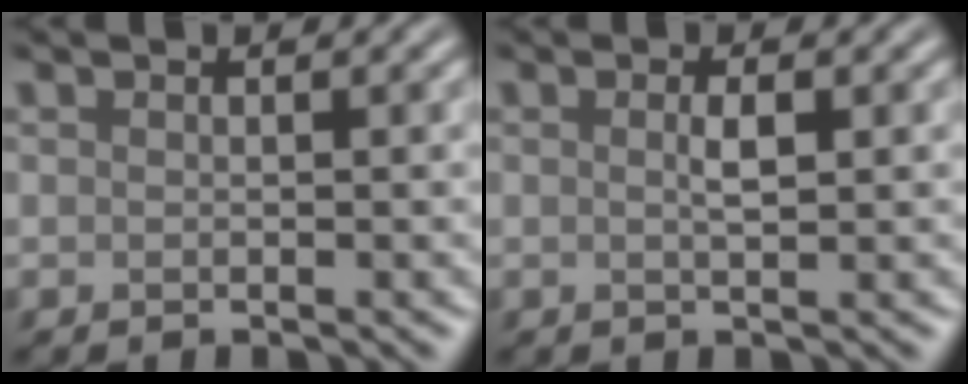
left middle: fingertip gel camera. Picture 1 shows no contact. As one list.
[{"total": 1.4, "force": [0.2, 0.3, 1.4], "torque": [-0.026, 0.003, 0.002]}]